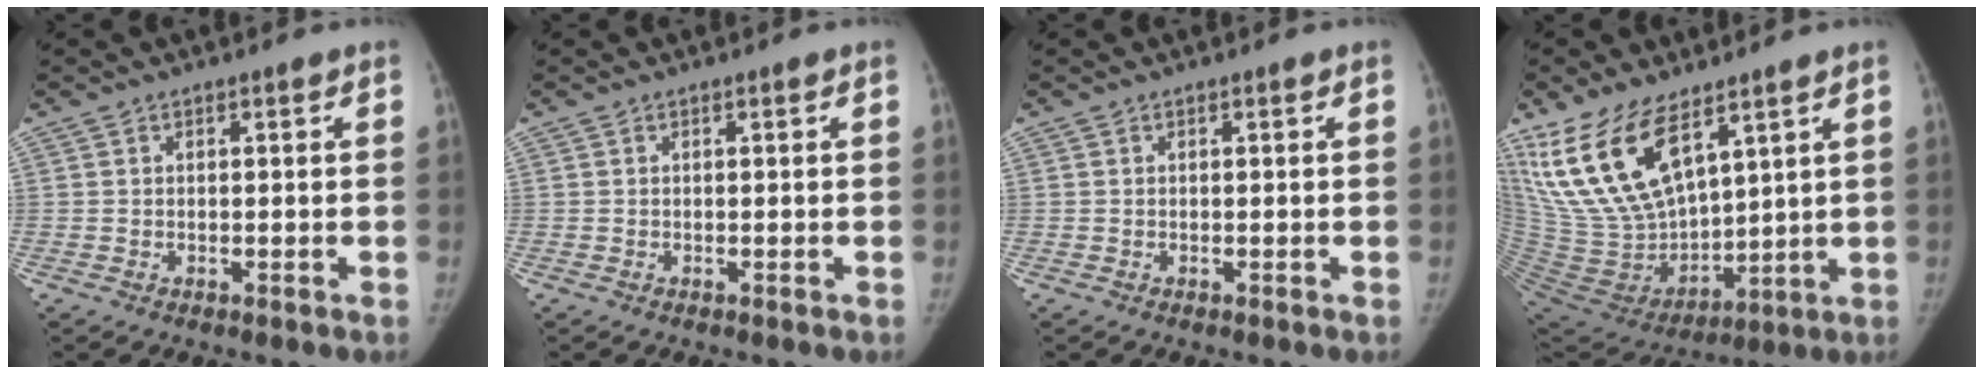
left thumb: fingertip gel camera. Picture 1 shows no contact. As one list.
[{"total": 0.0}, {"total": 0.0}, {"total": 19.1, "force": [11.2, 9.0, 12.7], "torque": [-0.224, -0.057, 0.235]}]